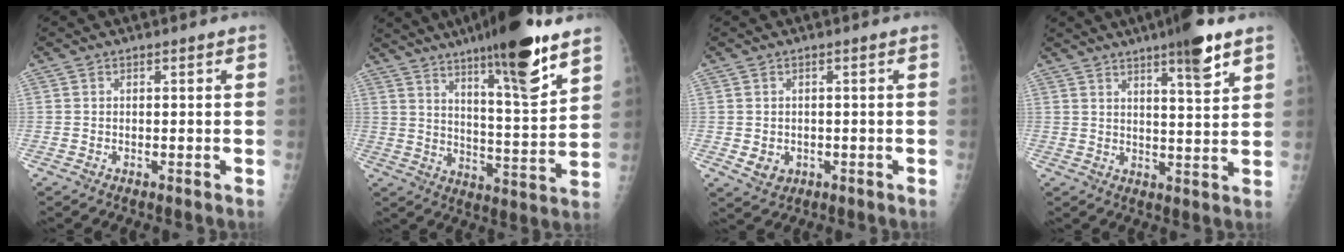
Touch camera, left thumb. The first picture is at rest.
{"total": 18.0, "force": [11.8, 2.8, 13.3], "torque": [-0.182, -0.072, 0.185]}
{"total": 3.3, "force": [-0.6, 2.8, 1.6], "torque": [-0.016, -0.001, 0.003]}
{"total": 8.8, "force": [5.6, 1.2, 6.6], "torque": [-0.091, -0.030, 0.081]}